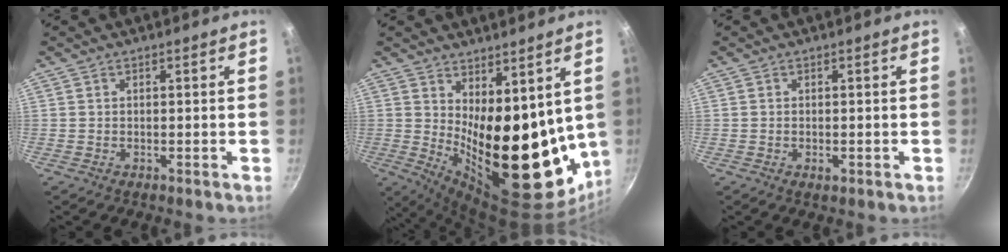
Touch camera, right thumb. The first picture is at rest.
{"total": 22.9, "force": [3.9, 10.8, 19.8], "torque": [-0.242, -0.063, 0.090]}
{"total": 1.4, "force": [-0.4, 0.7, 1.1], "torque": [-0.018, 0.000, -0.008]}